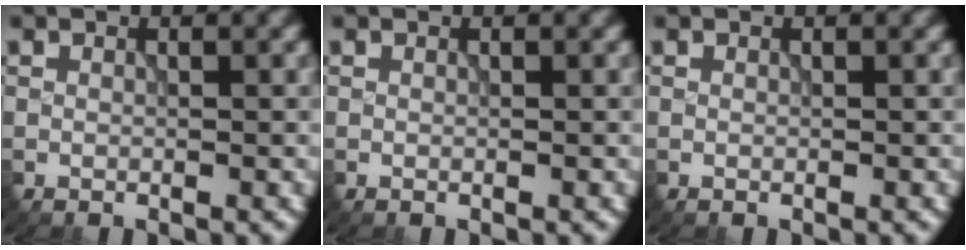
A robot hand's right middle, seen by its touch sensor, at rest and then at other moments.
{"total": 0.0}
{"total": 0.0}